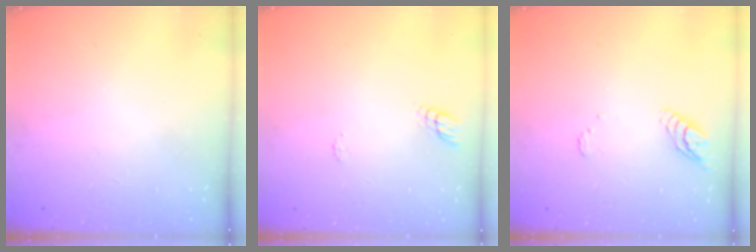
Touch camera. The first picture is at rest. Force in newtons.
{"total": 5.5, "press": 5.5, "slide": 0.5}
{"total": 5.8, "press": 5.8, "slide": 0.3}